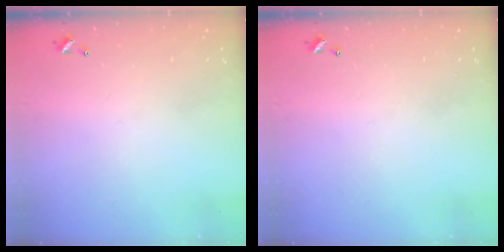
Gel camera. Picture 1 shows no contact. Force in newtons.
{"total": 0.0}